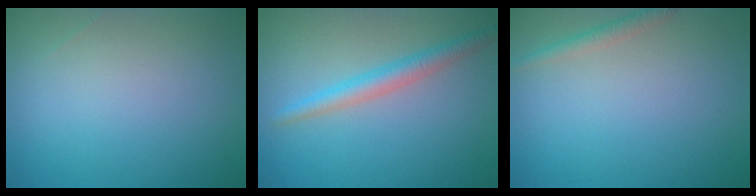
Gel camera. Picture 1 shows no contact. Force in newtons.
{"total": 2.6, "press": 2.6, "slide": 0.1}
{"total": 1.3, "press": 1.3, "slide": 0.1}